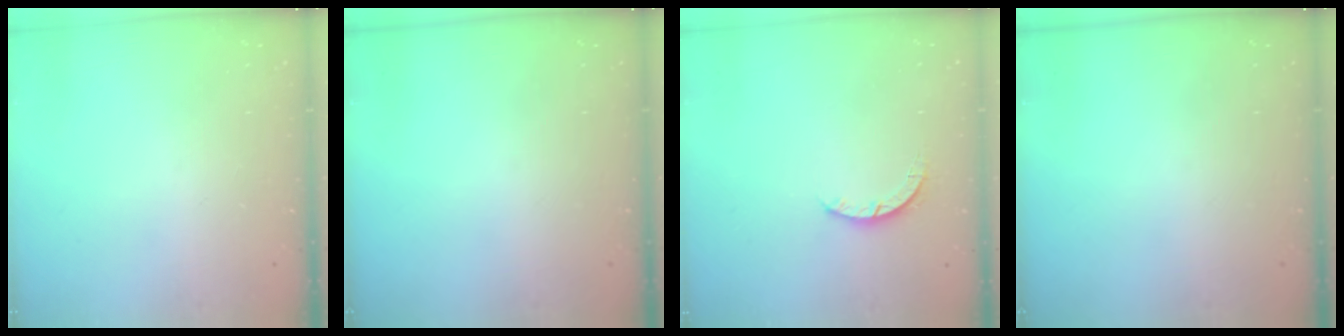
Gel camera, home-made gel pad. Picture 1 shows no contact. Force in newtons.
{"total": 0.0}
{"total": 2.7, "press": 2.7, "slide": 0.4}
{"total": 0.0}